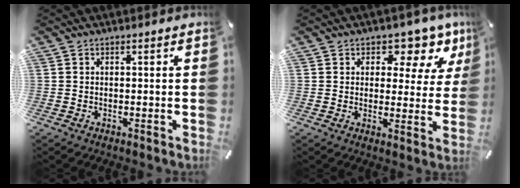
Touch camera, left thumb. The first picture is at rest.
{"total": 8.2, "force": [5.0, 4.9, 4.1], "torque": [-0.043, -0.041, 0.080]}